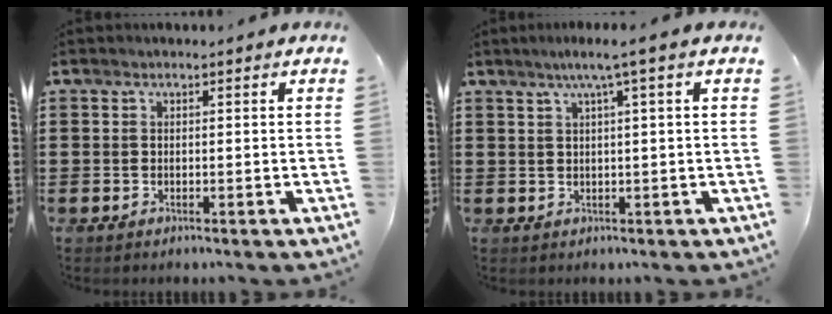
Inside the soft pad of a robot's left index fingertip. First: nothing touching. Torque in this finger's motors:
{"motor_torque": [1.84, 0.30, 0.08, 0.05]}